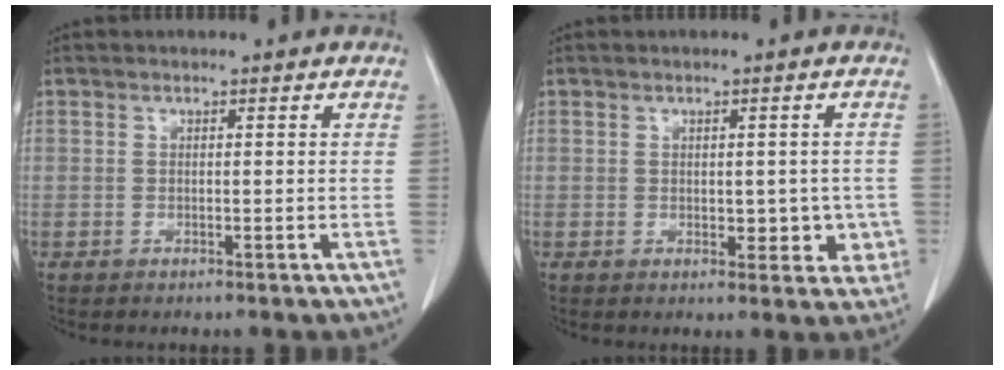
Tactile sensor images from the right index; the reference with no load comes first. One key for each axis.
{"total": 5.8, "fx": -0.8, "fy": 3.5, "fz": 4.5, "tx": -0.046, "ty": 0.013, "tz": -0.002}